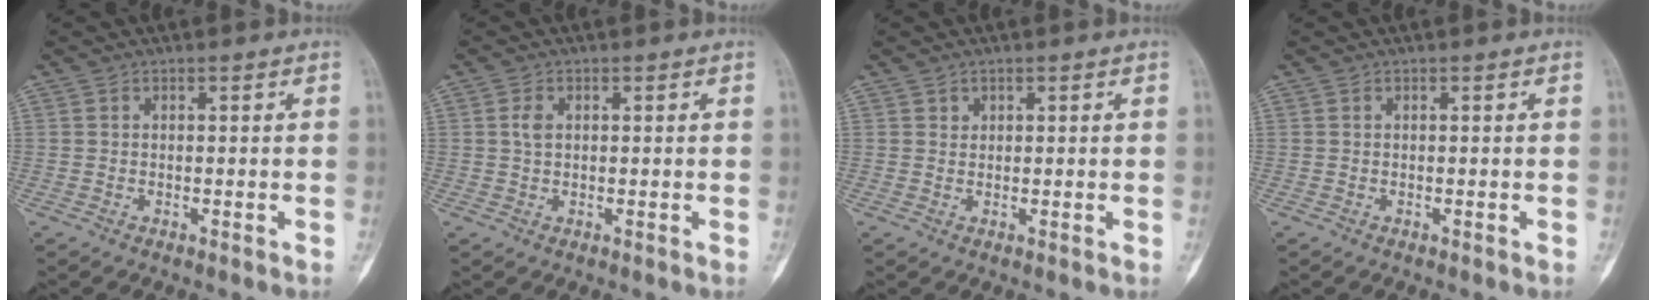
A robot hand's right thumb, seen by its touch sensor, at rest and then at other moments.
{"total": 2.2, "force": [0.5, 1.5, 1.6], "torque": [-0.026, 0.003, 0.009]}
{"total": 1.1, "force": [0.6, 0.9, 0.1], "torque": [0.019, -0.002, 0.006]}
{"total": 0.0}